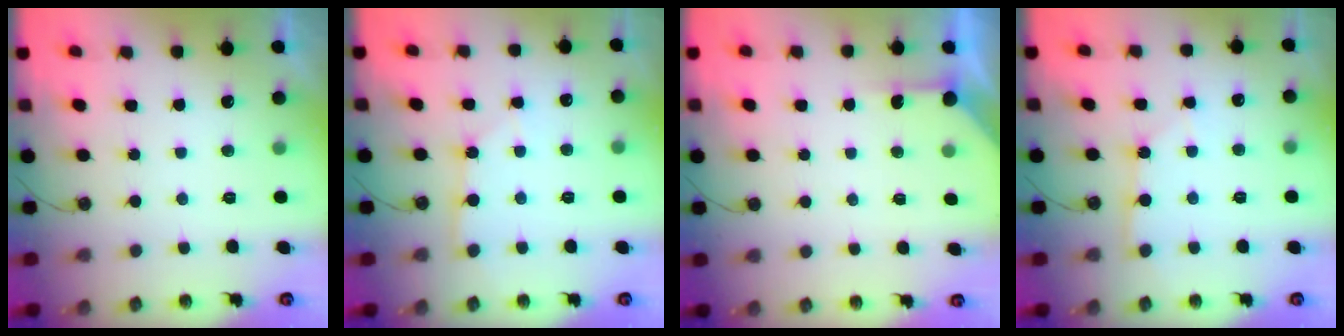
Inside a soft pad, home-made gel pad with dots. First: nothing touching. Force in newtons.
{"total": 2.8, "press": 2.8, "slide": 0.2}
{"total": 2.3, "press": 2.2, "slide": 0.3}
{"total": 2.8, "press": 2.8, "slide": 0.2}